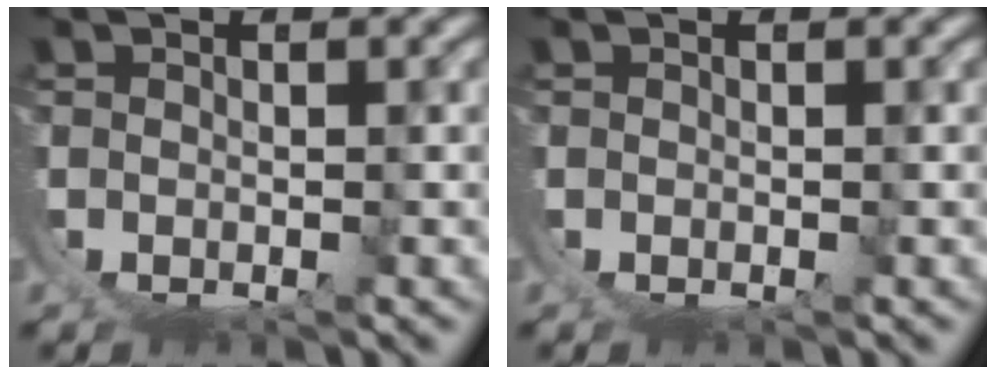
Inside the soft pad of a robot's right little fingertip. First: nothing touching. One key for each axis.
{"total": 0.0}